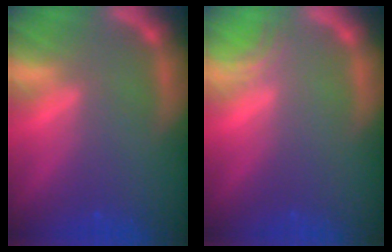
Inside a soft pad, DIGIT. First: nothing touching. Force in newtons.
{"total": 1.5}